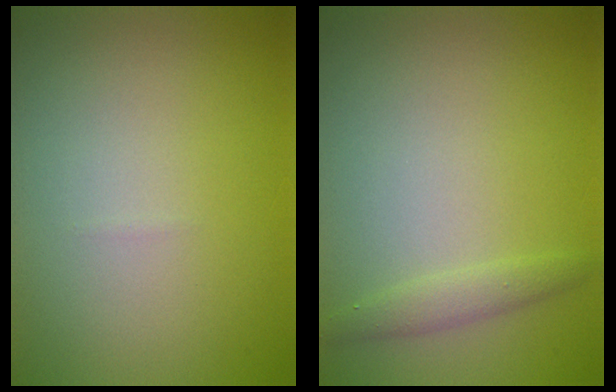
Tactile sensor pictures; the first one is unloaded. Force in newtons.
{"total": 1.4, "press": 1.4, "slide": 0.0}